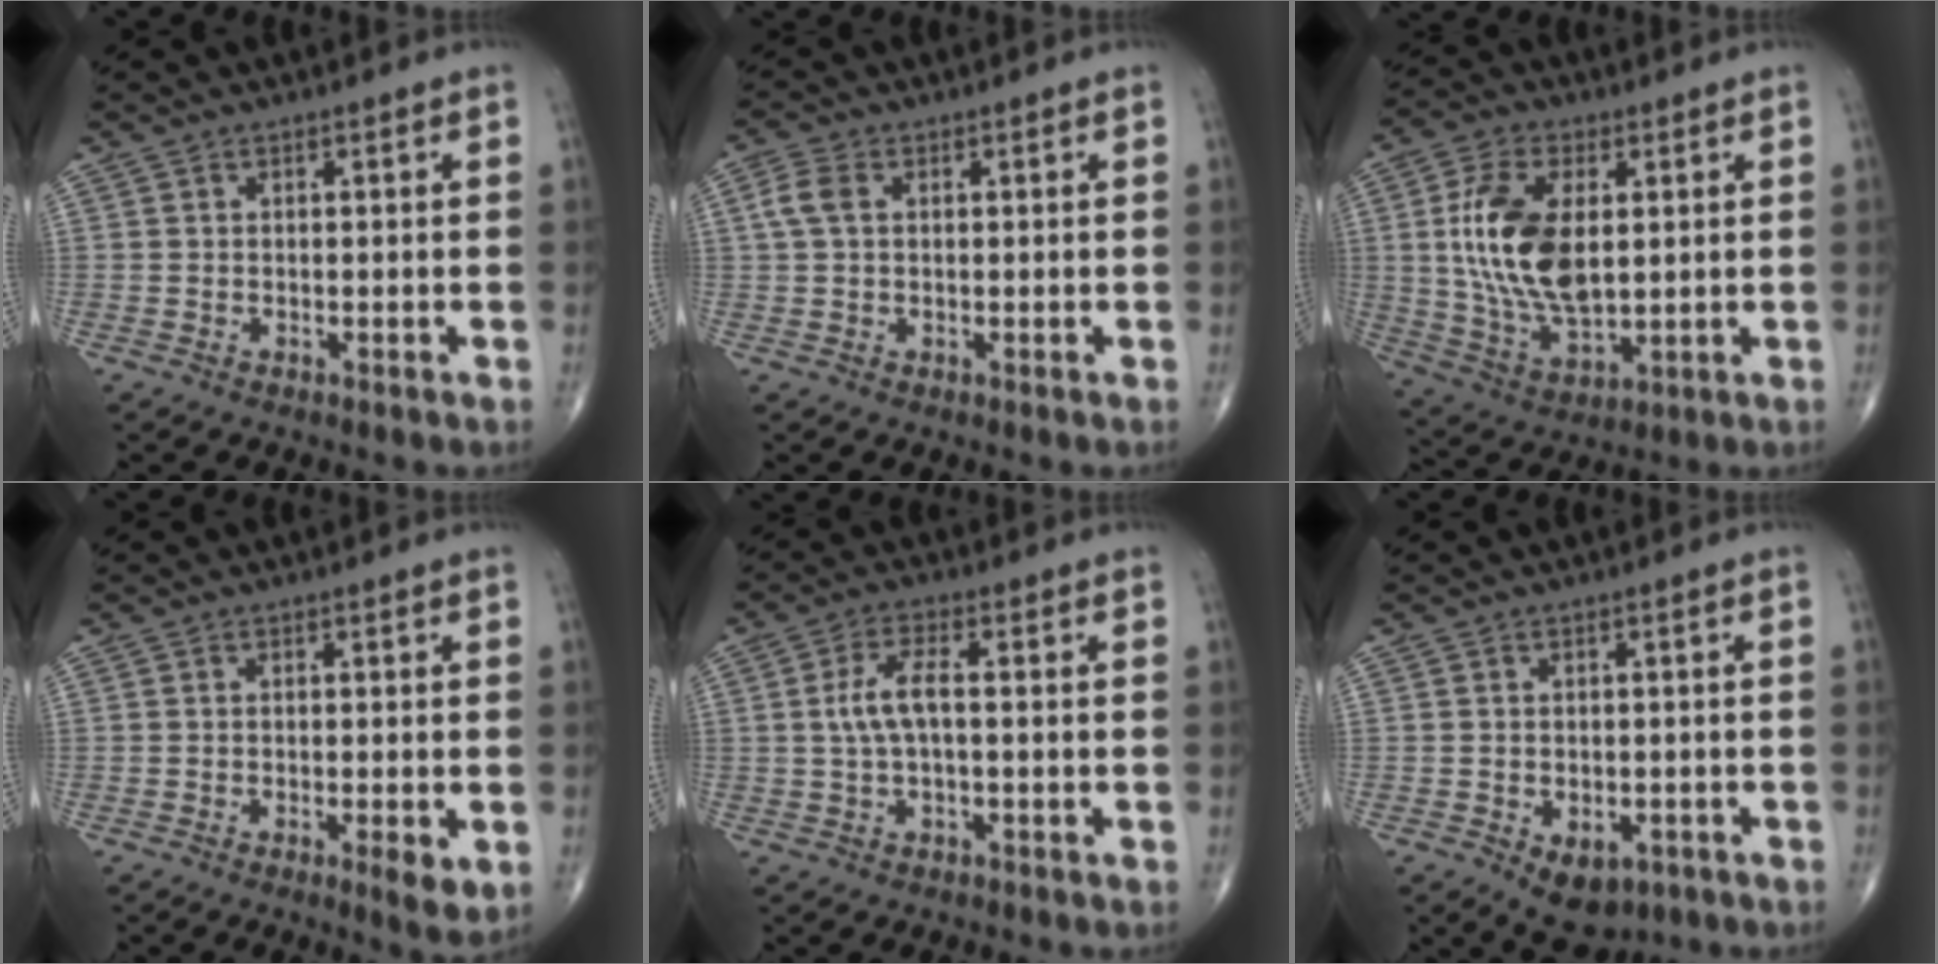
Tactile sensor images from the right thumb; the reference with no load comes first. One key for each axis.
{"total": 3.7, "fx": 0.8, "fy": 2.4, "fz": 2.7, "tx": -0.069, "ty": 0.010, "tz": 0.013}
{"total": 16.2, "fx": 2.3, "fy": 8.6, "fz": 13.5, "tx": -0.259, "ty": -0.011, "tz": 0.051}
{"total": 3.8, "fx": -1.0, "fy": 0.8, "fz": 3.6, "tx": -0.056, "ty": -0.011, "tz": -0.018}
{"total": 5.5, "fx": 0.1, "fy": 2.0, "fz": 5.1, "tx": -0.118, "ty": 0.016, "tz": 0.000}
{"total": 6.7, "fx": -3.1, "fy": 4.3, "fz": 4.1, "tx": -0.045, "ty": 0.010, "tz": -0.033}